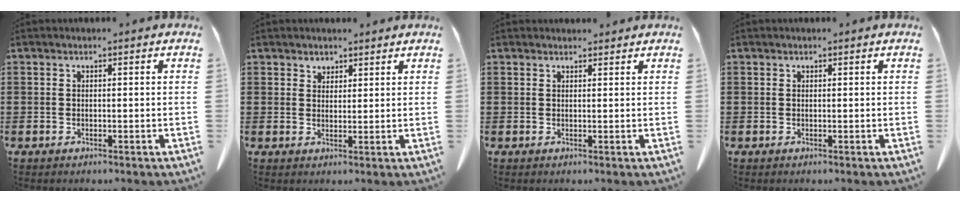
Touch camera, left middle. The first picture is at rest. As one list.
[{"total": 2.1, "force": [1.9, 1.0, -0.1], "torque": [-0.004, 0.005, 0.037]}, {"total": 1.0, "force": [1.0, 0.3, 0.1], "torque": [-0.005, 0.001, 0.019]}, {"total": 0.0}]